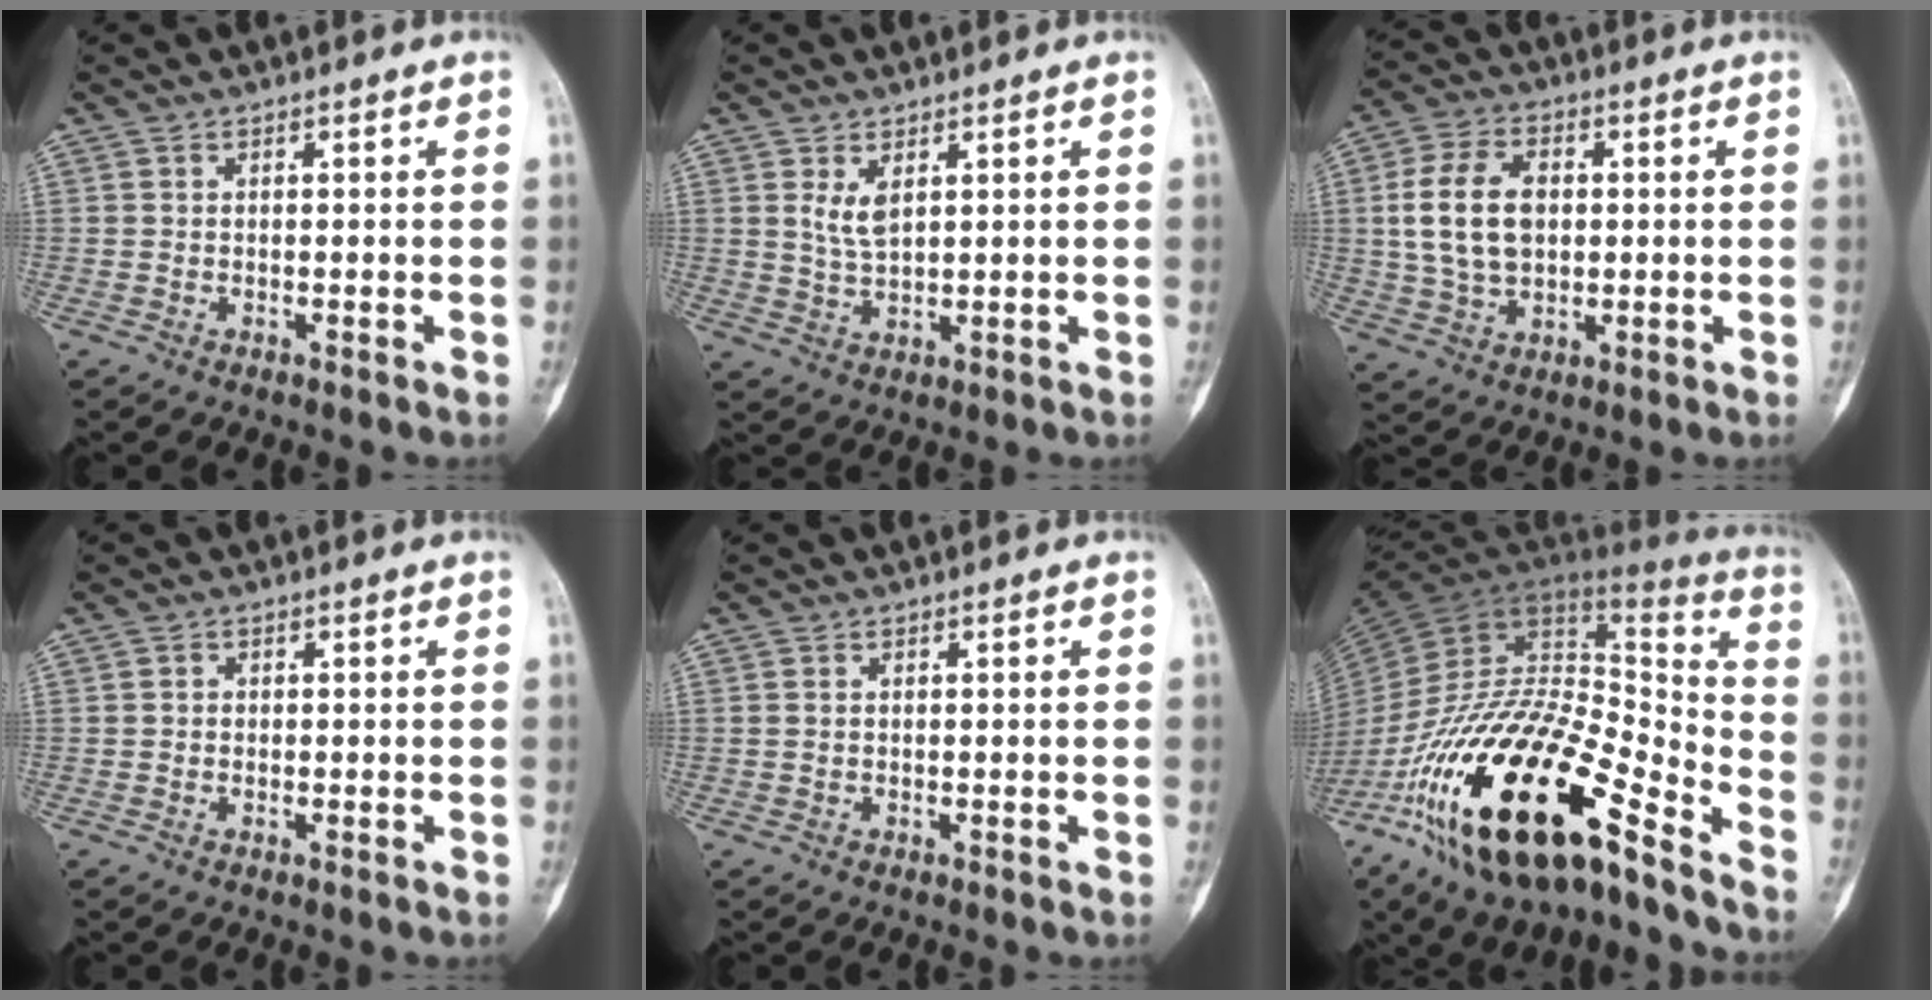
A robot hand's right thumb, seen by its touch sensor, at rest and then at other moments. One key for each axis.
{"total": 3.8, "fx": 1.7, "fy": 1.8, "fz": 2.9, "tx": -0.053, "ty": -0.014, "tz": 0.040}
{"total": 12.2, "fx": 1.4, "fy": 8.0, "fz": 9.0, "tx": -0.162, "ty": 0.004, "tz": 0.029}
{"total": 0.8, "fx": -0.1, "fy": 0.7, "fz": 0.3, "tx": -0.001, "ty": 0.002, "tz": -0.004}
{"total": 0.0}
{"total": 31.7, "fx": -18.5, "fy": 11.4, "fz": 23.0, "tx": -0.422, "ty": 0.052, "tz": -0.320}